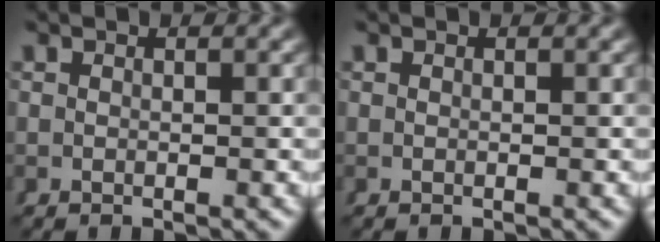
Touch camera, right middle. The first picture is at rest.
{"total": 0.0}